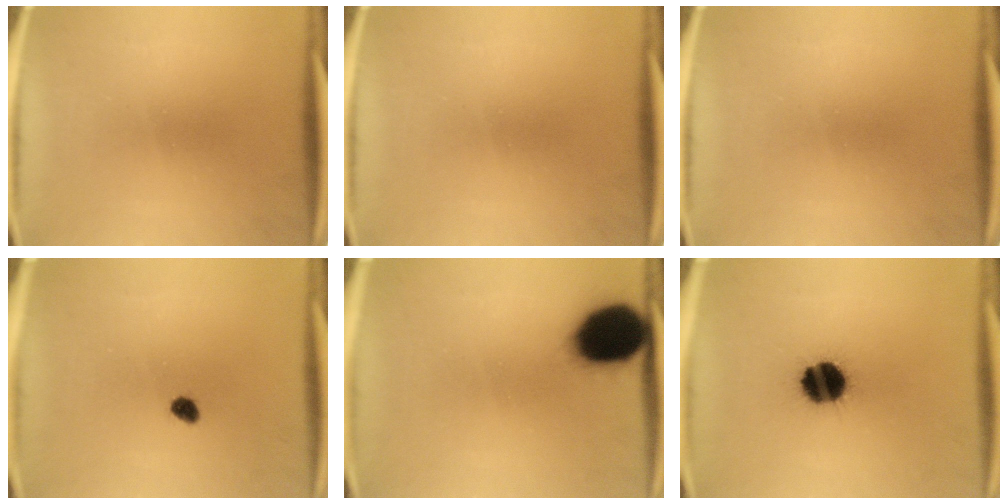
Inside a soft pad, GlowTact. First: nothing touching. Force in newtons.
{"total": 0.0}
{"total": 0.0}
{"total": 2.0}
{"total": 17.2}
{"total": 13.7}